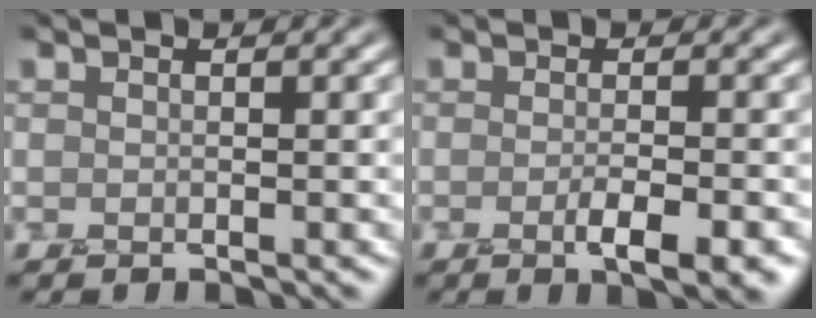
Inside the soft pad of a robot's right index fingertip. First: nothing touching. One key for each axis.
{"total": 3.8, "fx": -1.4, "fy": 1.0, "fz": 3.3, "tx": -0.047, "ty": -0.002, "tz": -0.024}